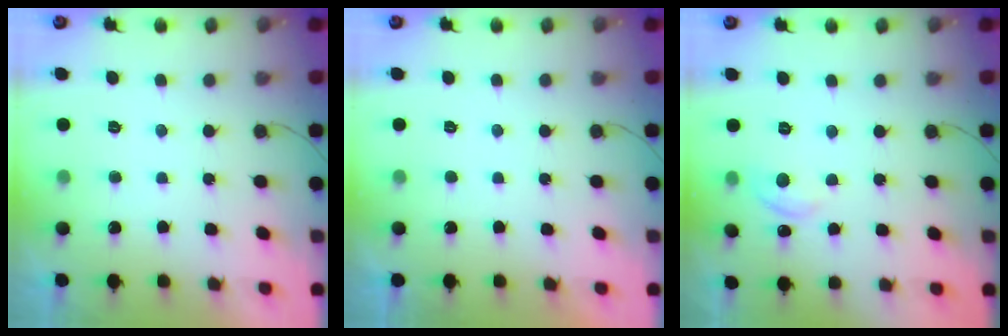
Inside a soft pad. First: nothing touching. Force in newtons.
{"total": 0.0}
{"total": 5.5, "press": 5.5, "slide": 0.7}